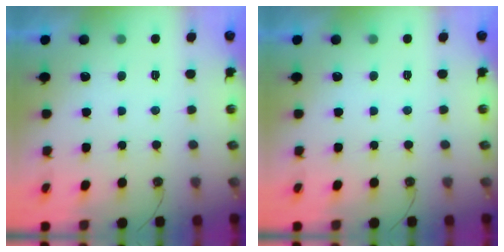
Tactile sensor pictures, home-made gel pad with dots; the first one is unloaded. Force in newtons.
{"total": 0.0}